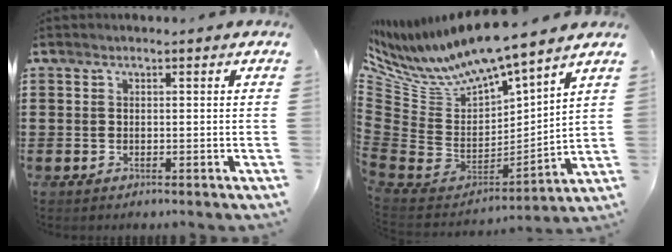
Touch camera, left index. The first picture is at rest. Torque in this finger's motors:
{"motor_torque": [1.54, -0.59, 0.35, 0.21]}